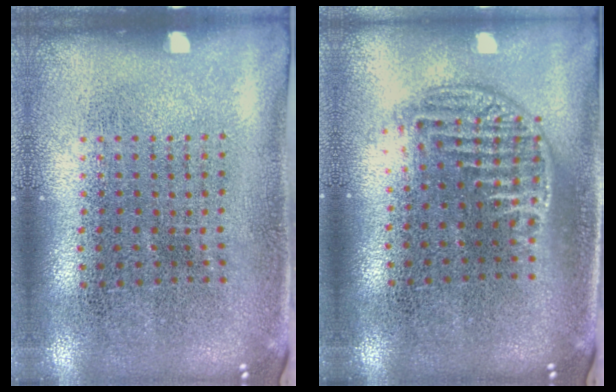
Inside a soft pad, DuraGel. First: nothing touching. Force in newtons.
{"total": 1.2, "press": 1.0, "slide": 0.6}